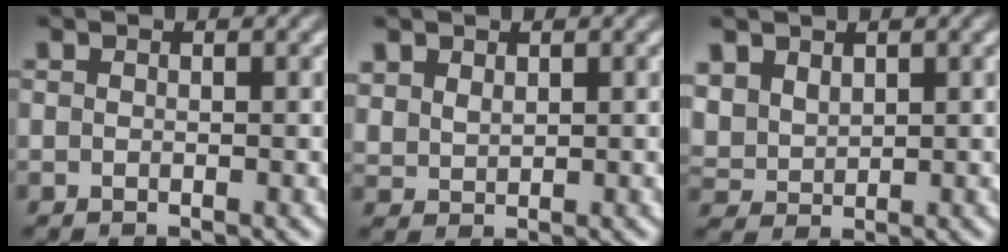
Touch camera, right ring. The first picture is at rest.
{"total": 1.9, "force": [1.3, 1.3, 0.5], "torque": [-0.022, -0.011, 0.041]}
{"total": 3.4, "force": [1.1, 3.0, 1.2], "torque": [-0.048, -0.017, 0.035]}